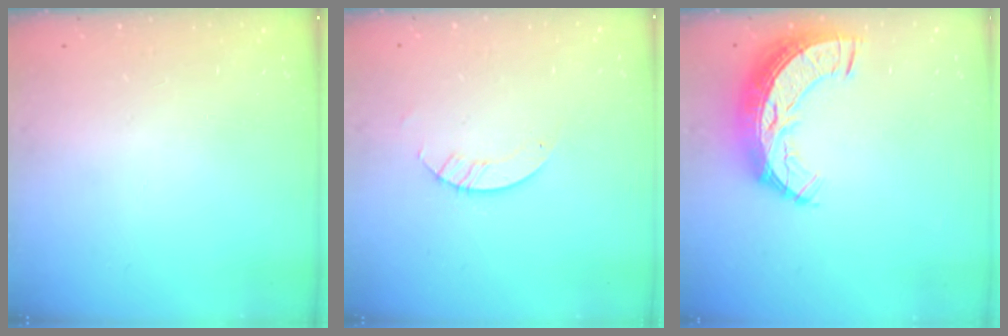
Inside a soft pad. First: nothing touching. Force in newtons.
{"total": 2.8, "press": 2.8, "slide": 0.2}
{"total": 12.4, "press": 12.4, "slide": 1.0}